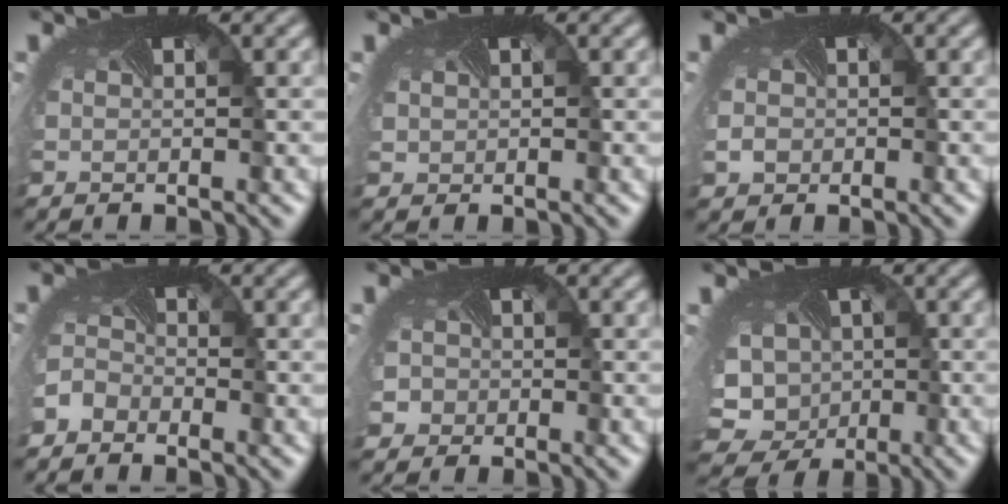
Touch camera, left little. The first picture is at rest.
{"total": 1.1, "force": [0.5, 0.9, 0.2], "torque": [-0.009, 0.004, 0.010]}
{"total": 1.7, "force": [-0.4, 1.6, 0.4], "torque": [-0.007, -0.001, -0.006]}
{"total": 2.7, "force": [-2.4, 1.3, 0.2], "torque": [-0.009, -0.007, -0.050]}
{"total": 3.2, "force": [-0.4, 3.0, 1.2], "torque": [-0.019, 0.002, -0.018]}
{"total": 11.5, "force": [-3.2, 10.0, 4.7], "torque": [-0.086, -0.039, -0.053]}